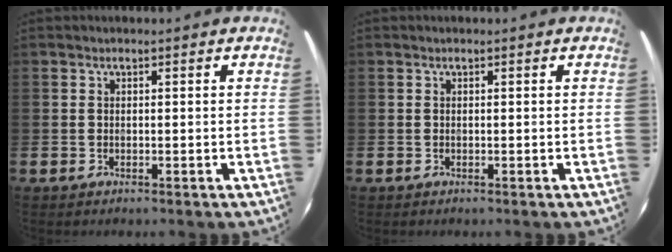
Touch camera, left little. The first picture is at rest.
{"total": 0.0}